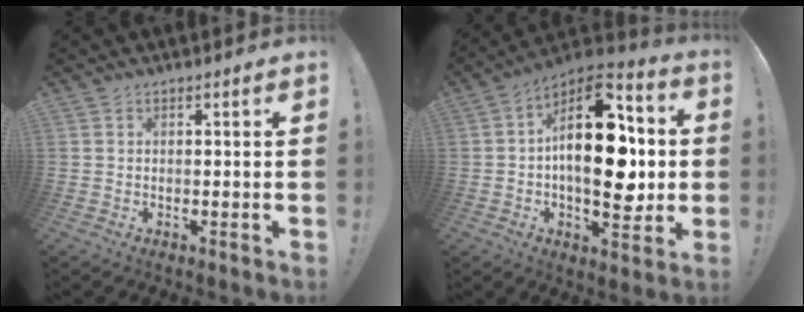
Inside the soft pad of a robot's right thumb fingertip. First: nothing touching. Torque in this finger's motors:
{"motor_torque": [2.50, 2.51, 0.44, 0.02, 0.19]}